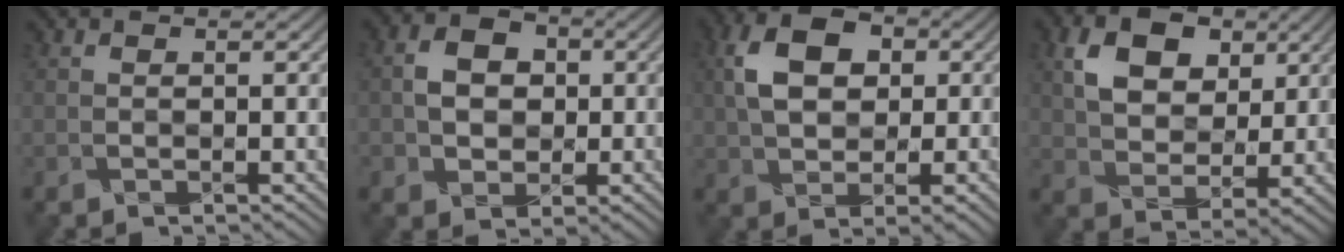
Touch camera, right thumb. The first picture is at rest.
{"total": 4.8, "force": [0.0, 4.1, 2.5], "torque": [-0.049, 0.005, -0.003]}
{"total": 8.3, "force": [1.5, 5.4, 6.1], "torque": [-0.122, 0.011, 0.021]}
{"total": 8.8, "force": [3.9, 5.9, 5.3], "torque": [-0.108, 0.002, 0.071]}